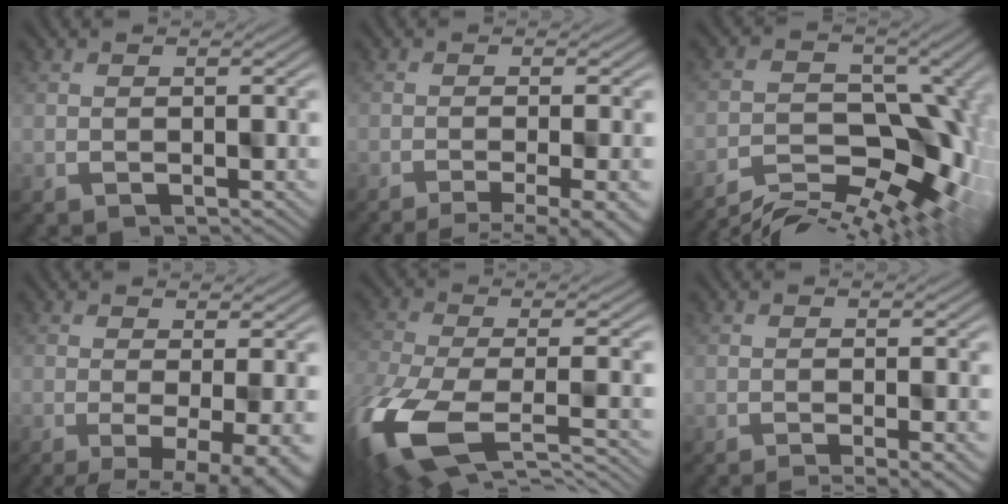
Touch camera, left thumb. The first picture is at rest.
{"total": 7.8, "force": [-5.6, 1.3, 5.3], "torque": [-0.081, -0.007, -0.066]}
{"total": 8.8, "force": [-4.8, 4.2, 6.1], "torque": [-0.099, -0.017, -0.076]}
{"total": 10.5, "force": [-6.8, 2.5, 7.5], "torque": [-0.096, -0.013, -0.066]}
{"total": 14.6, "force": [-6.2, 7.5, 10.9], "torque": [-0.279, -0.060, -0.080]}
{"total": 3.2, "force": [-2.2, 0.1, 2.3], "torque": [-0.031, 0.010, -0.038]}